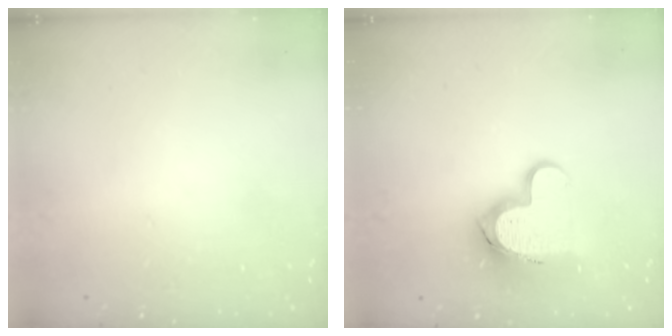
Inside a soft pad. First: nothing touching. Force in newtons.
{"total": 12.4, "press": 12.3, "slide": 1.0}